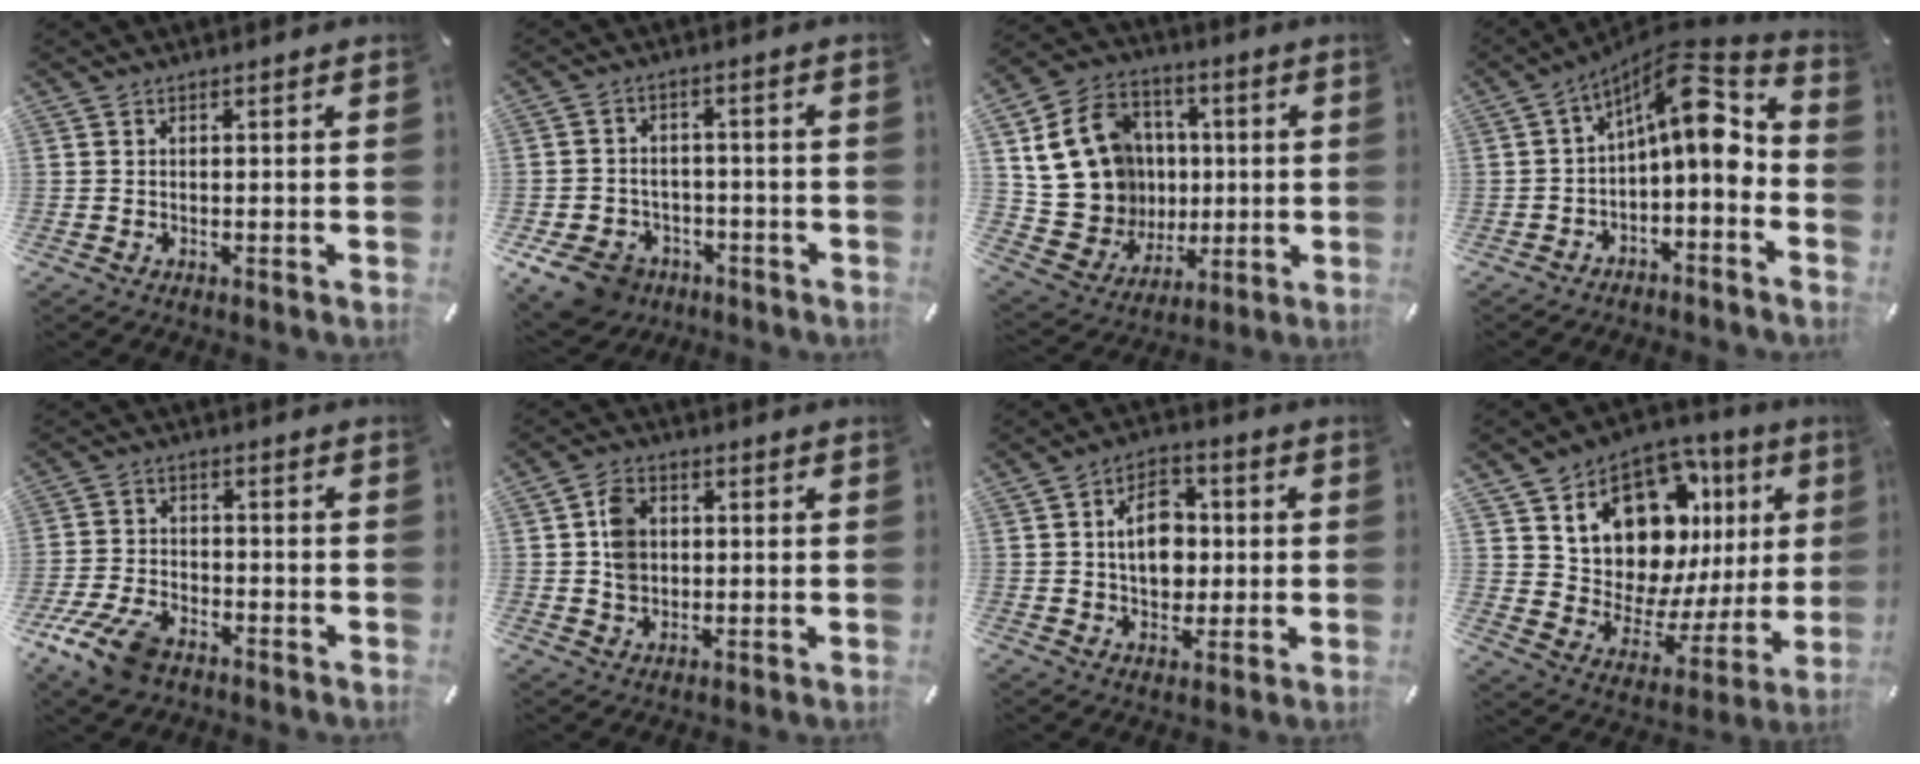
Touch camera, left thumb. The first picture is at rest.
{"total": 8.8, "force": [-5.4, 6.3, 3.2], "torque": [-0.078, 0.036, -0.099]}
{"total": 18.3, "force": [3.2, 16.7, 6.7], "torque": [-0.125, -0.005, 0.087]}
{"total": 13.1, "force": [4.2, 5.7, 11.0], "torque": [-0.153, -0.029, 0.063]}
{"total": 9.8, "force": [-6.2, 5.2, 5.5], "torque": [-0.118, 0.026, -0.116]}
{"total": 6.5, "force": [0.3, 5.6, 3.4], "torque": [-0.053, 0.008, 0.007]}
{"total": 10.4, "force": [0.7, 8.0, 6.7], "torque": [-0.109, 0.004, 0.006]}
{"total": 15.1, "force": [8.9, 10.1, 6.9], "torque": [-0.102, -0.086, 0.158]}